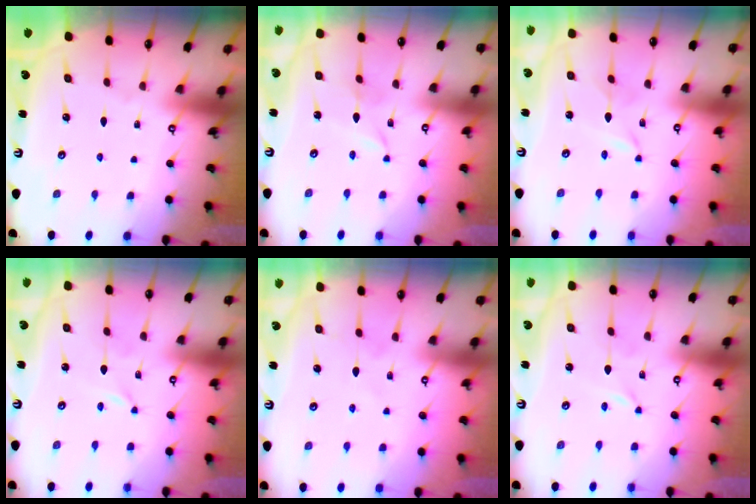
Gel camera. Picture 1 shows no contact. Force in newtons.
{"total": 2.6, "press": 2.6, "slide": 0.3}
{"total": 1.5, "press": 1.5, "slide": 0.3}
{"total": 0.0}
{"total": 4.6, "press": 4.6, "slide": 0.6}
{"total": 0.0}